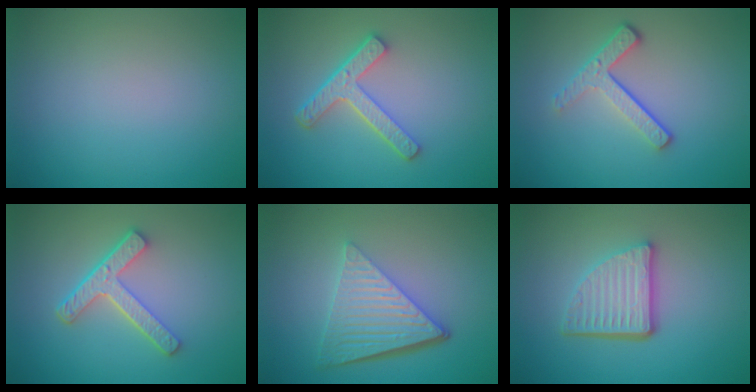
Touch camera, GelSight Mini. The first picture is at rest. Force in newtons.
{"total": 4.2, "press": 3.2, "slide": 2.8}
{"total": 3.6, "press": 2.6, "slide": 2.5}
{"total": 4.4, "press": 3.3, "slide": 2.9}
{"total": 6.6, "press": 4.3, "slide": 4.9}
{"total": 5.0, "press": 3.6, "slide": 3.5}